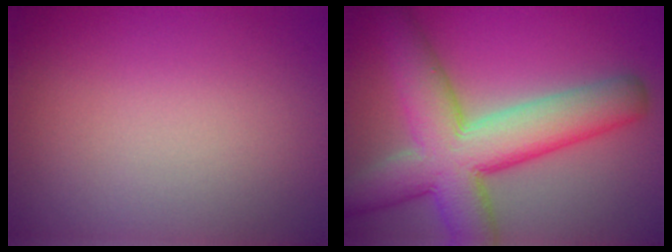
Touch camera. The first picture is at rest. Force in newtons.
{"total": 10.3, "press": 10.3, "slide": 0.4}